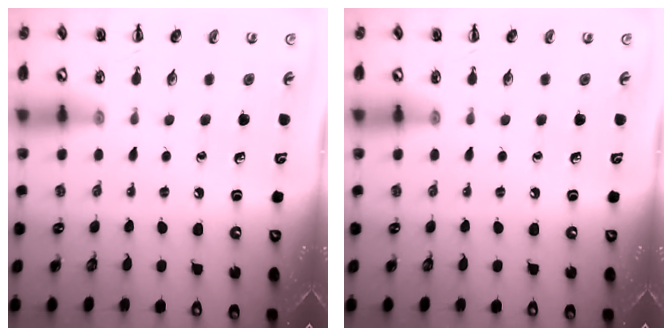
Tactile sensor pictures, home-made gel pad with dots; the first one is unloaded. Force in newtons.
{"total": 0.0}